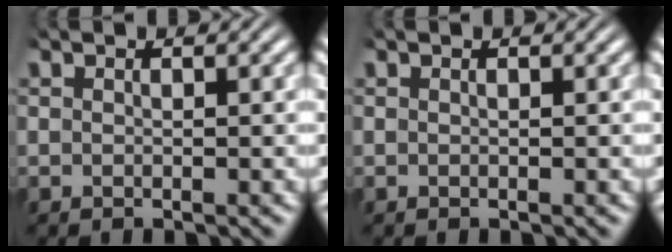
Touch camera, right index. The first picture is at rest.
{"total": 0.0}